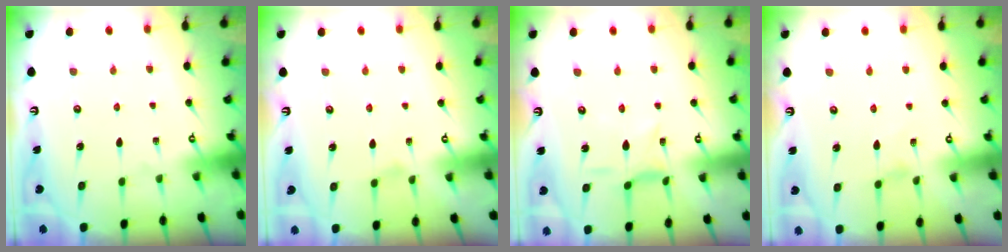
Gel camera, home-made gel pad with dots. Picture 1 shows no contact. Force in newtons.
{"total": 0.7, "press": 0.6, "slide": 0.3}
{"total": 2.5, "press": 2.5, "slide": 0.2}
{"total": 0.0}